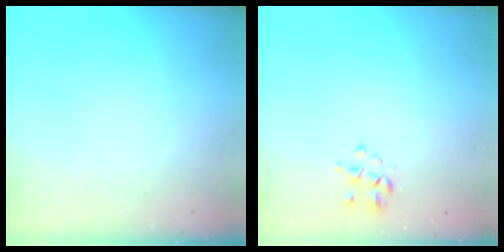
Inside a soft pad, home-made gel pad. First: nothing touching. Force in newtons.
{"total": 2.3, "press": 2.2, "slide": 0.4}